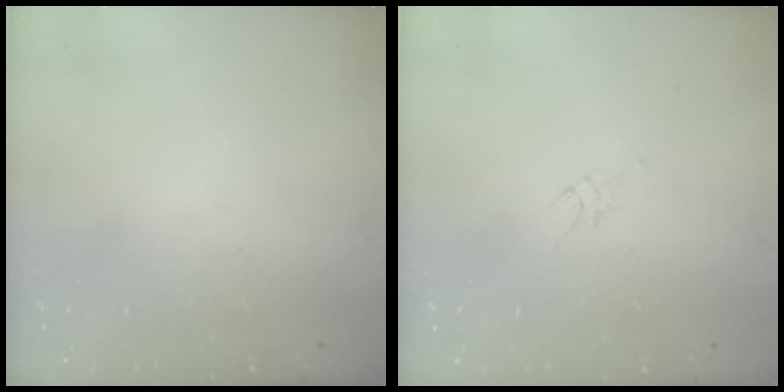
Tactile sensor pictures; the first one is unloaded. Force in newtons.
{"total": 3.5, "press": 3.4, "slide": 0.8}